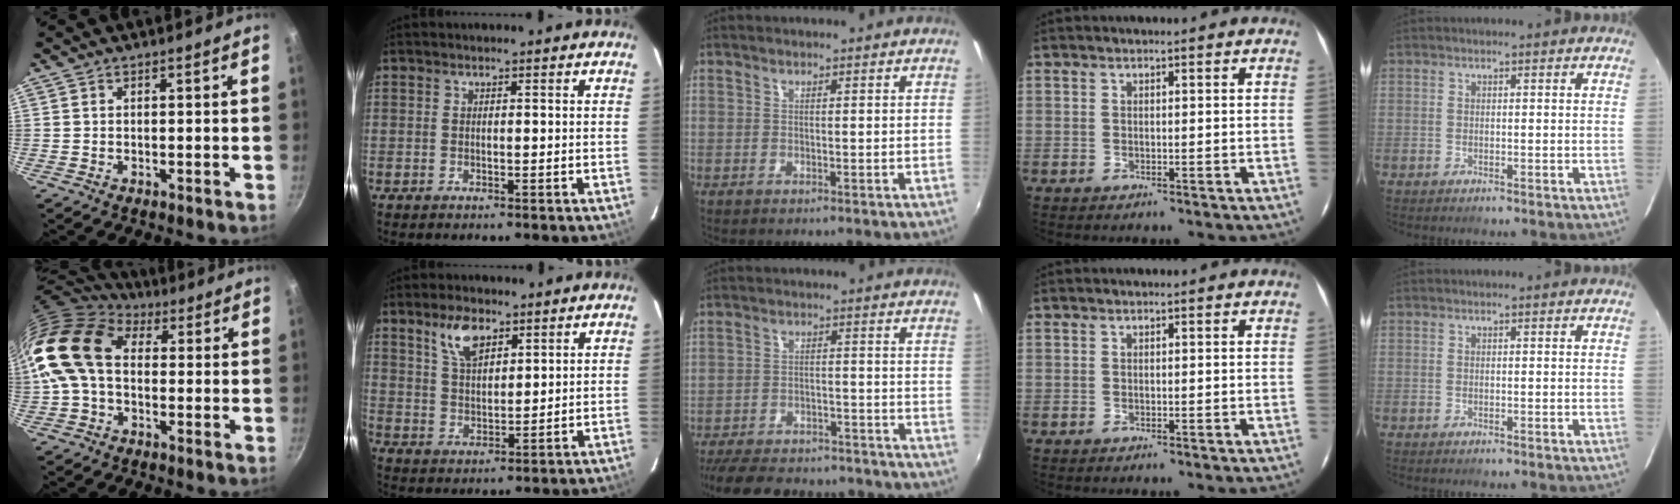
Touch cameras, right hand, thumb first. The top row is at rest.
{"thumb": {"total": 15.6, "force": [1.2, 11.0, 11.0], "torque": [-0.200, 0.025, 0.004]}, "index": {"total": 7.5, "force": [4.5, 3.5, 4.8], "torque": [-0.087, 0.011, 0.088]}, "middle": {"total": 21.2, "force": [-18.2, 7.0, 8.2], "torque": [-0.177, 0.002, -0.241]}}